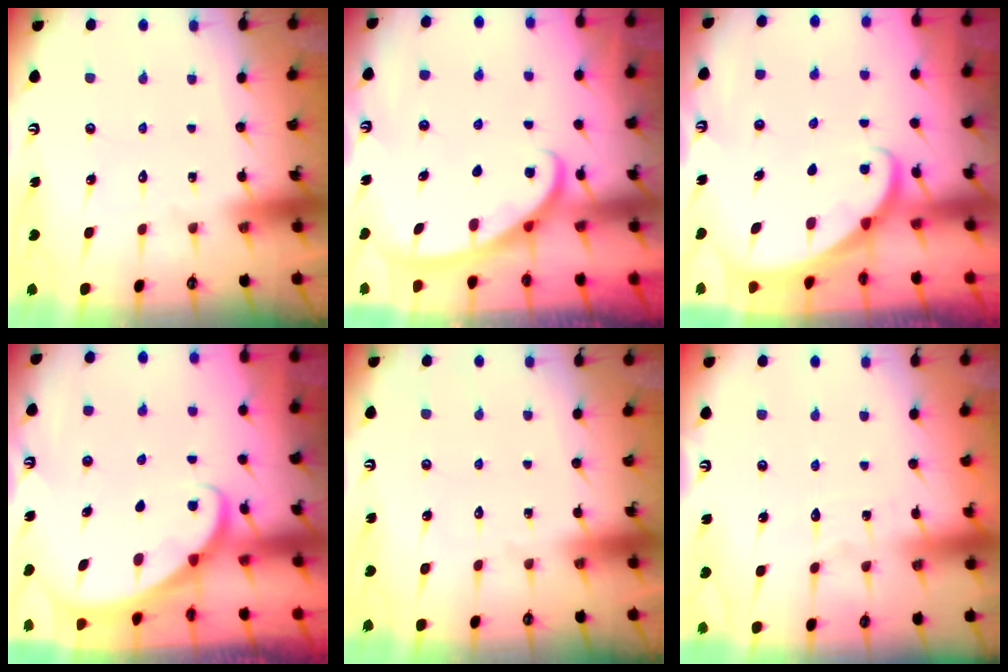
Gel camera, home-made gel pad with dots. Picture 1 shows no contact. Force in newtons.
{"total": 2.9, "press": 2.8, "slide": 0.4}
{"total": 1.9, "press": 1.9, "slide": 0.2}
{"total": 2.9, "press": 2.9, "slide": 0.1}
{"total": 0.0}
{"total": 2.9, "press": 2.9, "slide": 0.2}